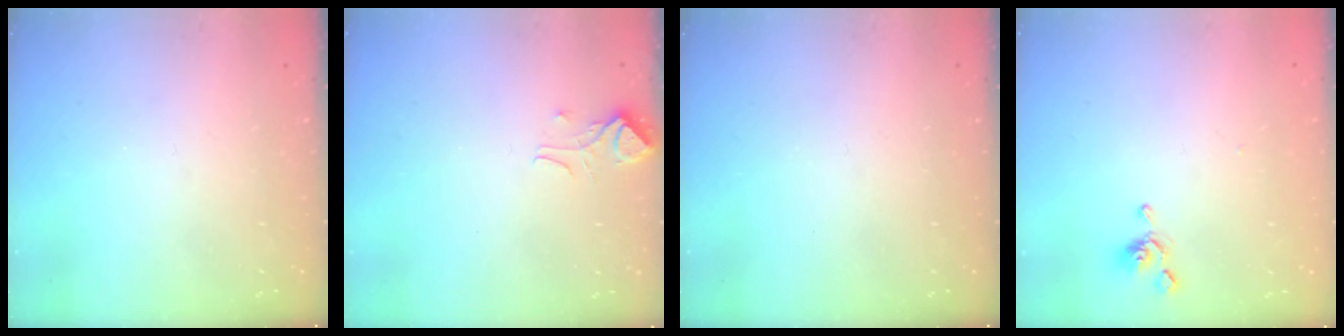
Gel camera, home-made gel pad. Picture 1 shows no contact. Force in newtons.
{"total": 0.9, "press": 0.5, "slide": 0.8}
{"total": 0.0}
{"total": 0.6, "press": 0.0, "slide": 0.6}